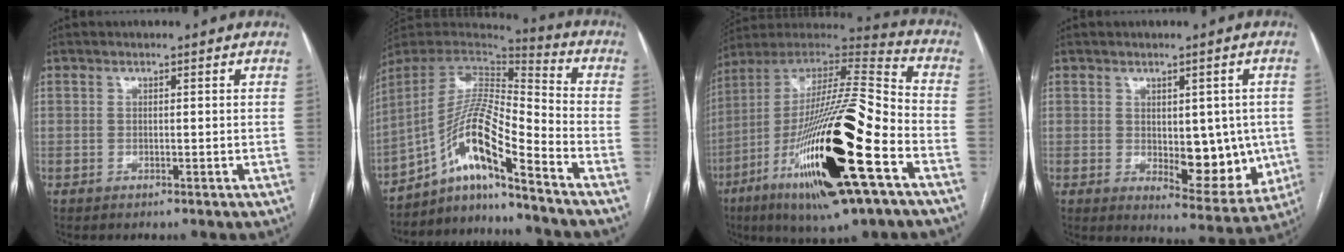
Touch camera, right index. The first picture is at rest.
{"total": 14.3, "force": [-9.3, 0.7, 10.8], "torque": [-0.203, 0.015, -0.163]}
{"total": 29.2, "force": [-10.9, 3.6, 26.8], "torque": [-0.492, -0.047, -0.187]}
{"total": 10.1, "force": [-0.7, 5.1, 8.7], "torque": [-0.094, -0.003, 0.008]}